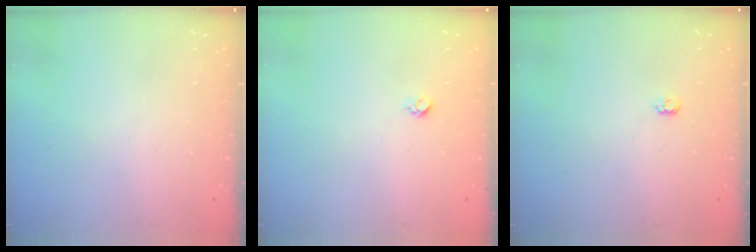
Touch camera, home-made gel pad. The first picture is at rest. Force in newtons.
{"total": 3.3, "press": 3.3, "slide": 0.5}
{"total": 3.9, "press": 3.8, "slide": 0.5}